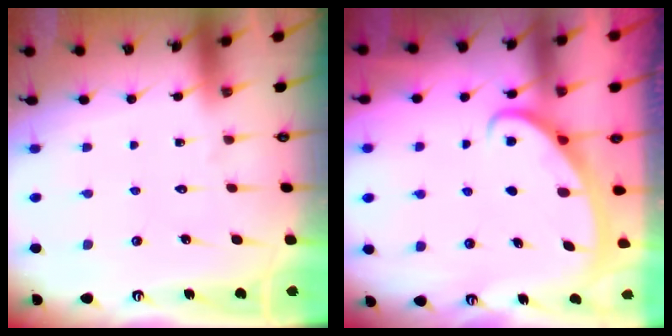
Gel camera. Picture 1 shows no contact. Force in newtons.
{"total": 2.9, "press": 2.9, "slide": 0.3}